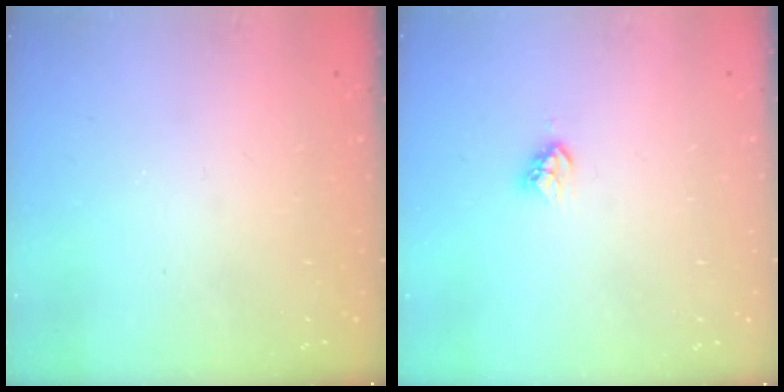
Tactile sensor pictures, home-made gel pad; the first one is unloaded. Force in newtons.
{"total": 4.6, "press": 4.6, "slide": 0.3}